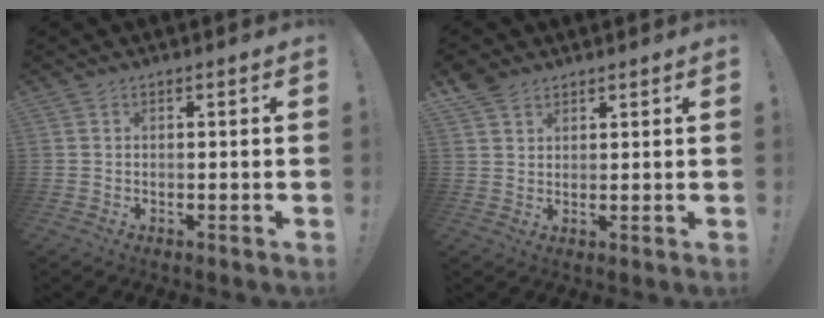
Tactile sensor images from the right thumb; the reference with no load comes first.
{"total": 4.3, "force": [3.3, 2.5, 1.2], "torque": [-0.019, -0.017, 0.062]}